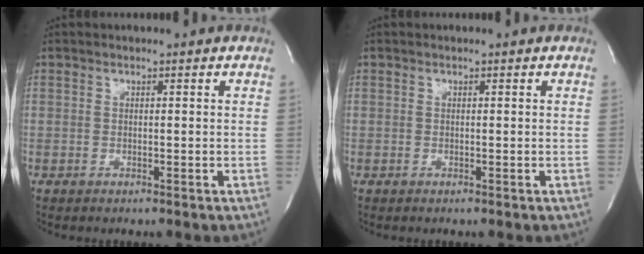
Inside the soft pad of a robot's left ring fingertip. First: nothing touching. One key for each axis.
{"total": 0.0}